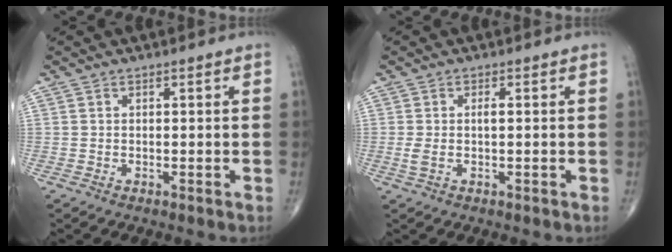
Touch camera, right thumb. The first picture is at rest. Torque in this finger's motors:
{"motor_torque": [1.45, 1.27, 0.54, -0.35, 0.02]}